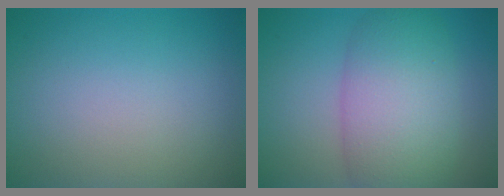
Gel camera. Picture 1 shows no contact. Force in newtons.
{"total": 8.1, "press": 8.1, "slide": 0.4}